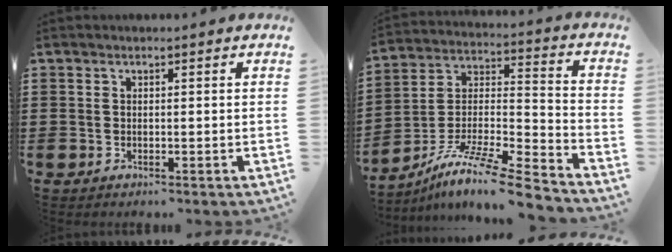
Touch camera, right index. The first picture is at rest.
{"total": 11.2, "force": [-9.1, 1.0, 6.3], "torque": [-0.109, 0.013, -0.179]}